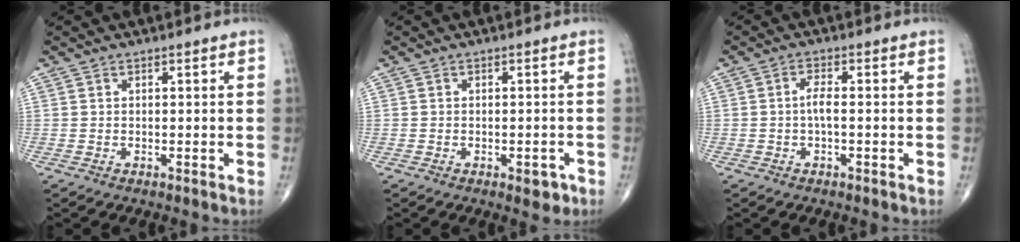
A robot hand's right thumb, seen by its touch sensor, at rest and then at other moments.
{"total": 2.9, "force": [-1.4, 1.4, 2.0], "torque": [-0.013, 0.003, -0.016]}
{"total": 2.5, "force": [-0.4, 0.6, 2.4], "torque": [-0.051, 0.005, -0.009]}